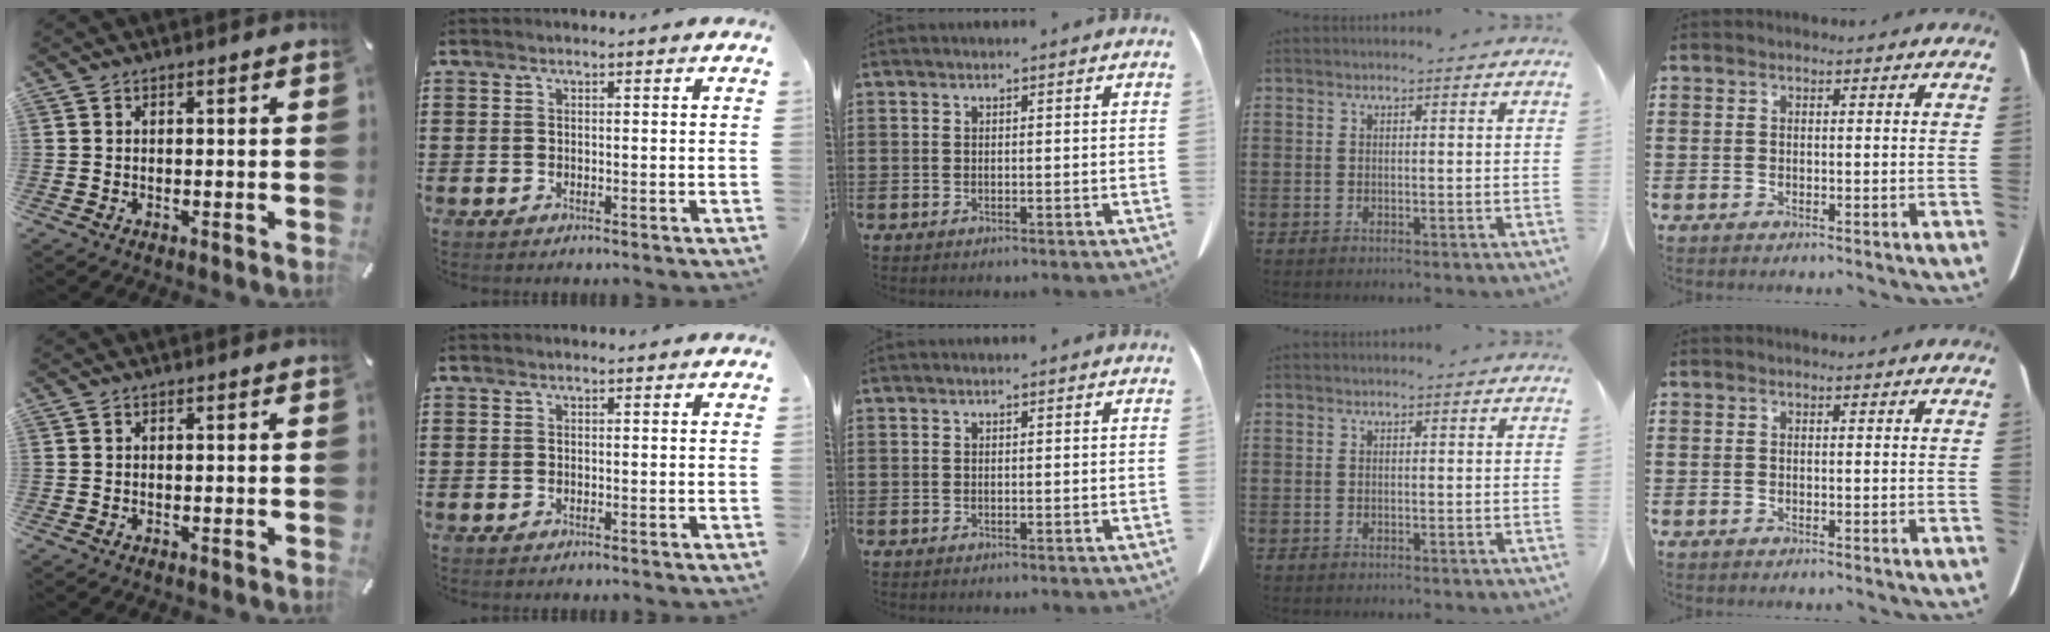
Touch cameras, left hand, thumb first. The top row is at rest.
{}